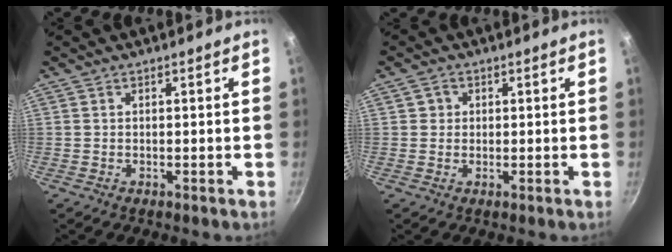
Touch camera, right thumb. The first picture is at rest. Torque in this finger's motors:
{"motor_torque": [-0.11, 0.11, -0.27, 0.33, 0.05]}